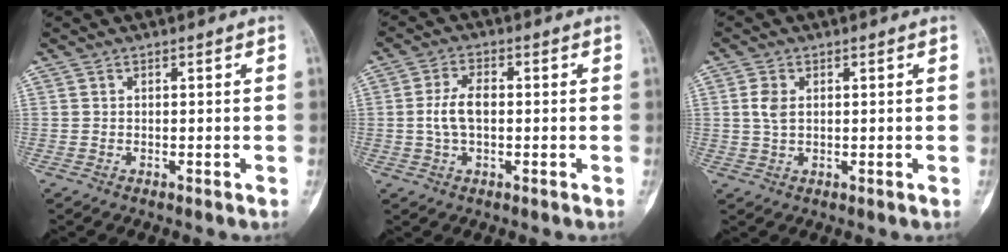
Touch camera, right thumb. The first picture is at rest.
{"total": 5.7, "force": [-0.2, 3.0, 4.8], "torque": [-0.100, 0.013, -0.006]}
{"total": 3.3, "force": [0.7, 2.2, 2.4], "torque": [-0.047, 0.002, 0.015]}